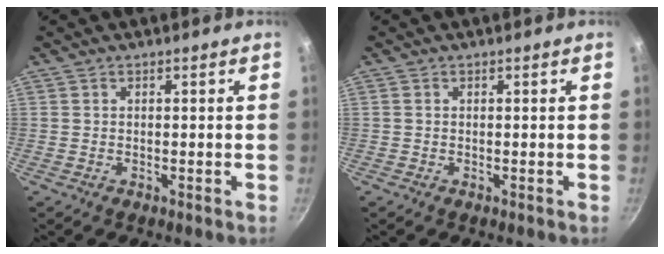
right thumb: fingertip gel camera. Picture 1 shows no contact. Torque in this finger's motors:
{"motor_torque": [-0.36, 0.03, -0.32, 0.14, 0.00]}